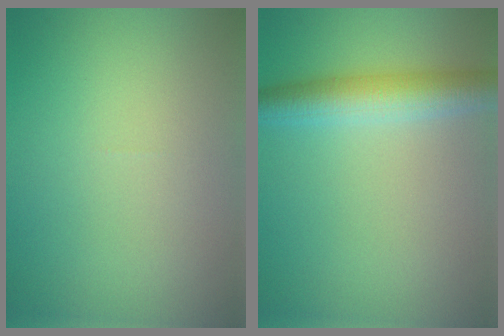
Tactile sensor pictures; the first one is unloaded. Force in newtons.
{"total": 4.6, "press": 4.6, "slide": 0.0}